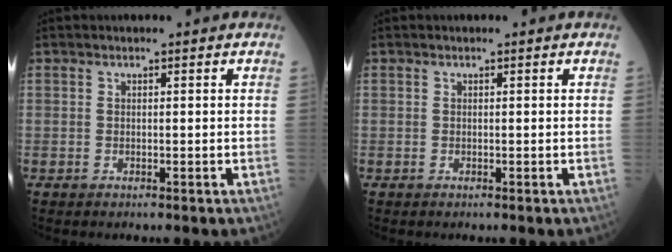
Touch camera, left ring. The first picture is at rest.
{"total": 0.0}